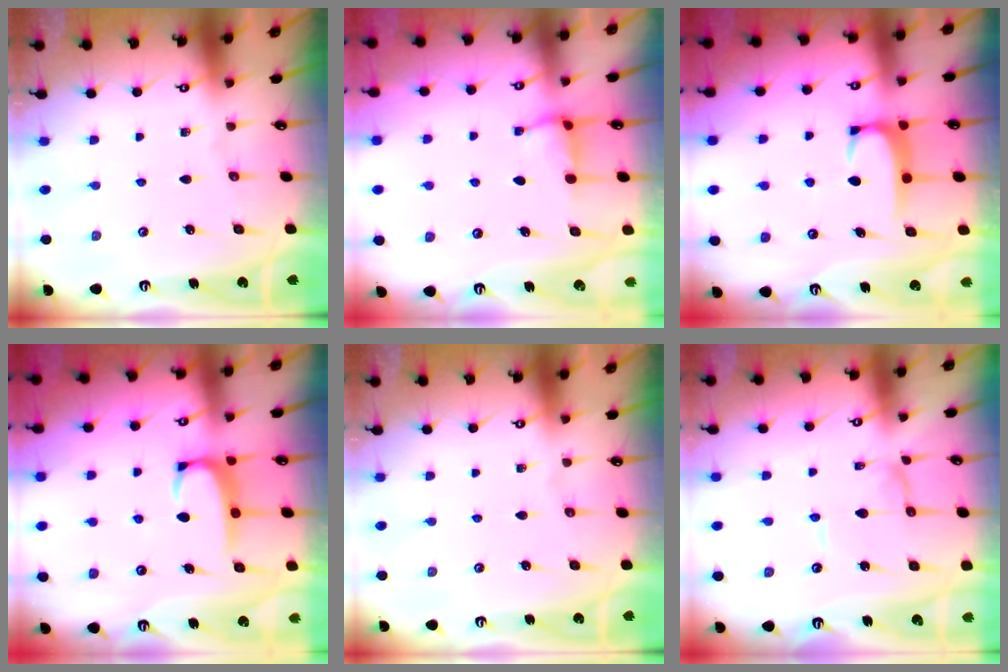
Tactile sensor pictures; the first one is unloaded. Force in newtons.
{"total": 3.0, "press": 3.0, "slide": 0.3}
{"total": 2.0, "press": 1.9, "slide": 0.5}
{"total": 2.2, "press": 2.1, "slide": 0.6}
{"total": 0.0}
{"total": 0.0}